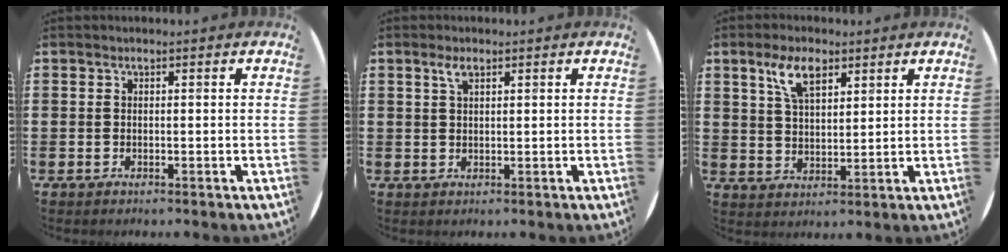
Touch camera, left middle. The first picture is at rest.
{"total": 1.9, "force": [1.2, 0.6, 1.4], "torque": [-0.021, 0.002, 0.019]}
{"total": 6.0, "force": [3.7, 2.7, 4.0], "torque": [-0.080, 0.007, 0.064]}